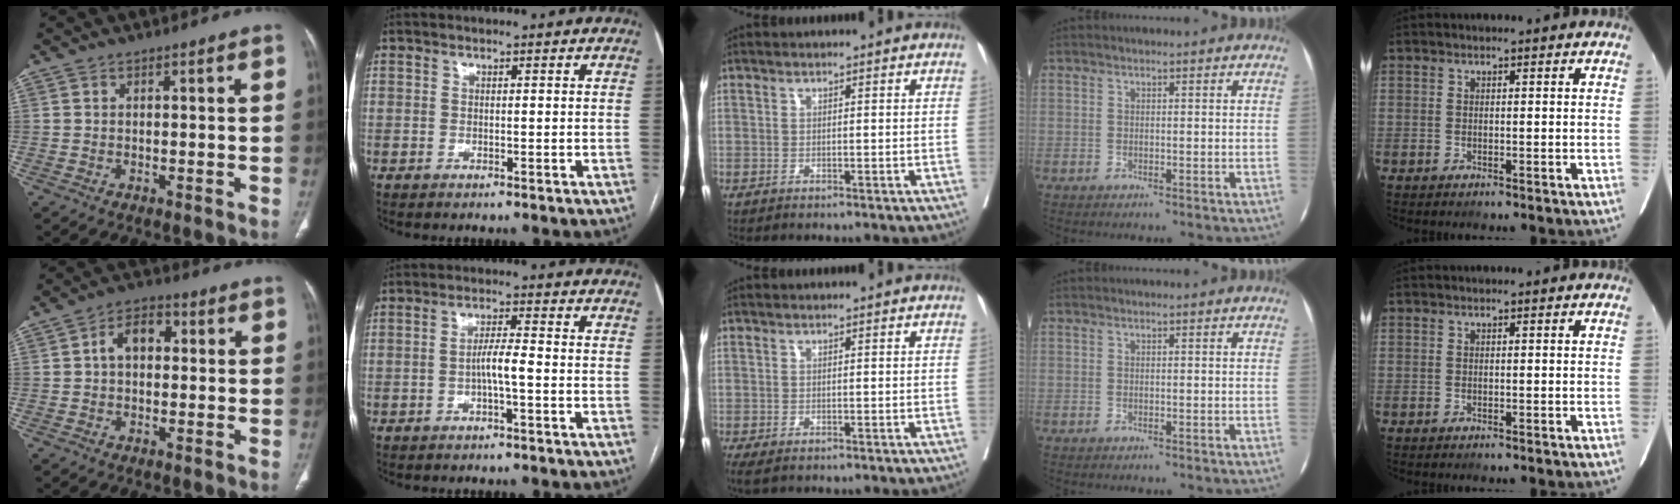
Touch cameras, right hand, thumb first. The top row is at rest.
{"thumb": {"total": 6.0, "force": [0.8, 4.1, 4.3], "torque": [-0.060, 0.020, 0.004]}, "index": {"total": 3.4, "force": [-1.0, 0.1, 3.3], "torque": [-0.057, 0.005, -0.018]}, "middle": {"total": 2.6, "force": [-1.6, 1.2, 1.6], "torque": [-0.026, -0.010, -0.025]}}